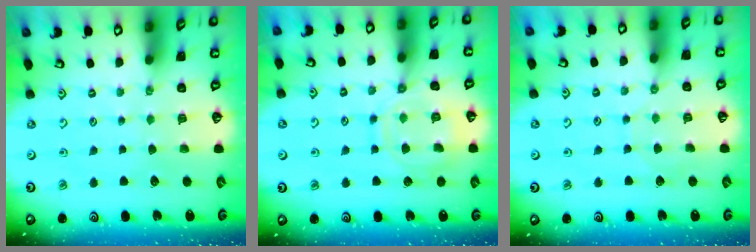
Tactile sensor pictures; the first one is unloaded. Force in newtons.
{"total": 11.0, "press": 11.0, "slide": 0.9}
{"total": 2.8, "press": 2.8, "slide": 0.4}